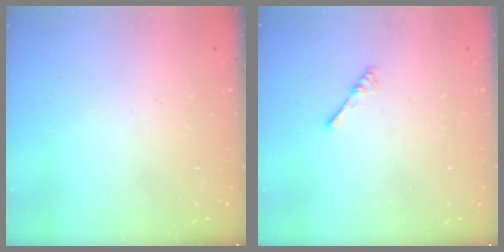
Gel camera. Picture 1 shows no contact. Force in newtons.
{"total": 1.8, "press": 1.7, "slide": 0.4}